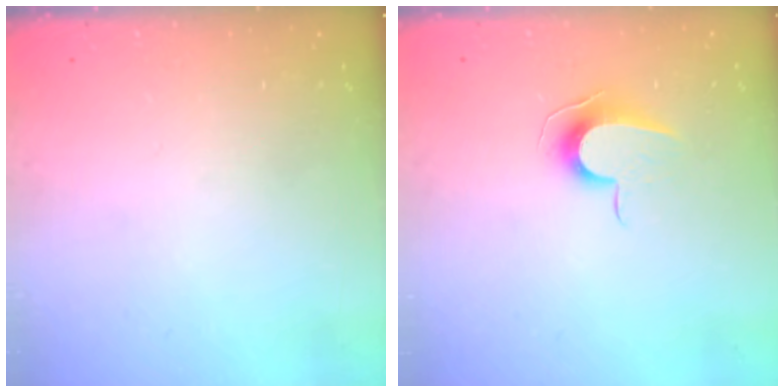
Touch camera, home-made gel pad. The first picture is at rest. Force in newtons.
{"total": 8.9, "press": 8.8, "slide": 0.5}